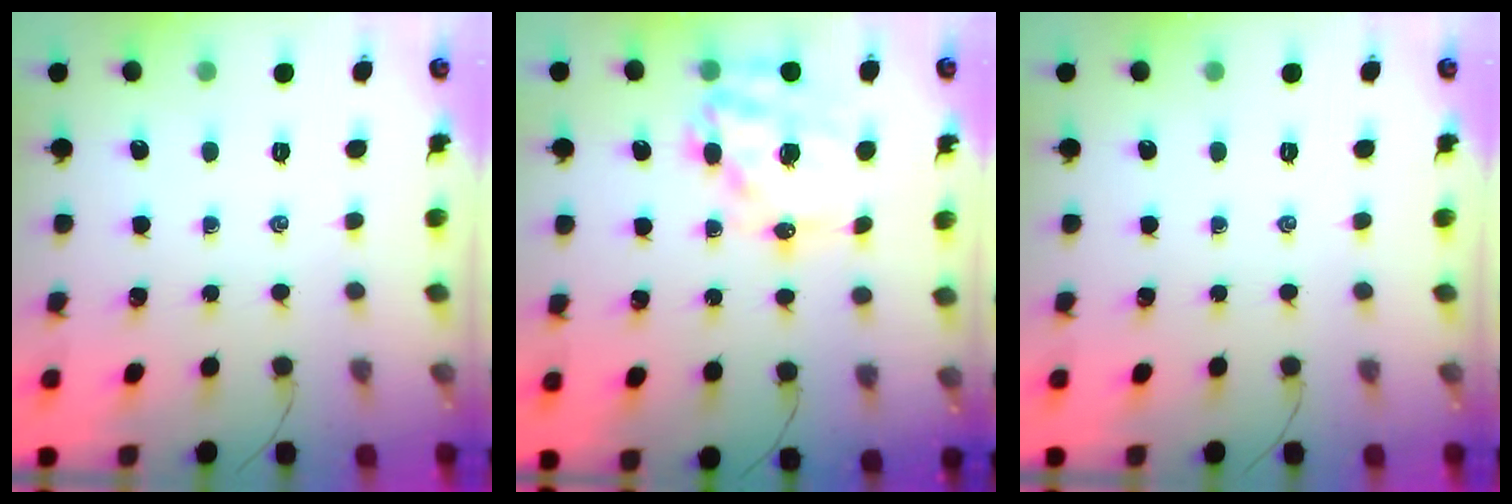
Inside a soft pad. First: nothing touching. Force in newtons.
{"total": 16.8, "press": 16.4, "slide": 3.6}
{"total": 0.0}